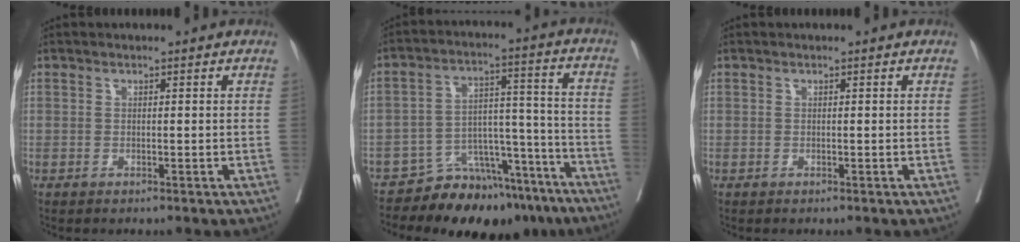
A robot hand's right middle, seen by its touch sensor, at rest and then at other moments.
{"total": 14.8, "force": [-12.5, 6.0, 5.1], "torque": [-0.046, 0.059, -0.187]}
{"total": 0.0}